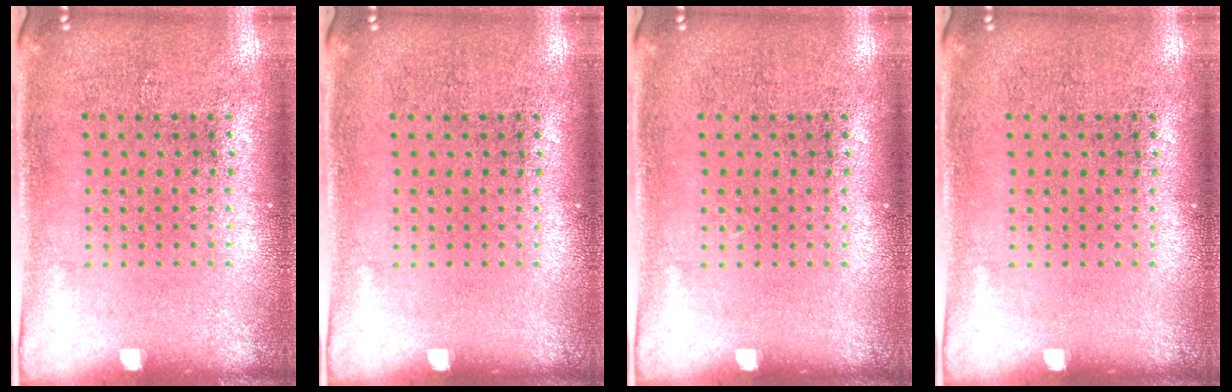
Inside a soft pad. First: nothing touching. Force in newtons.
{"total": 0.0}
{"total": 0.0}
{"total": 0.0}